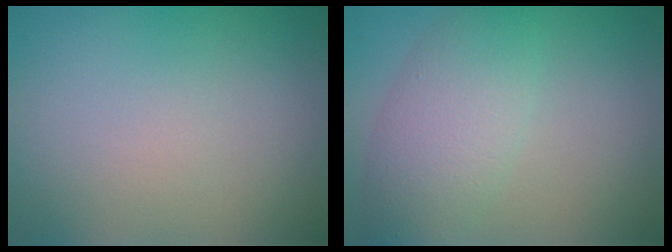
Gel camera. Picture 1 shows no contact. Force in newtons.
{"total": 4.4, "press": 4.4, "slide": 0.0}